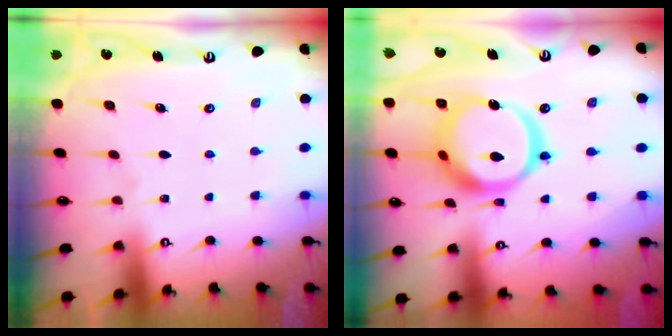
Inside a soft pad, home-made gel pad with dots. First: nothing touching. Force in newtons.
{"total": 21.1, "press": 21.0, "slide": 2.1}